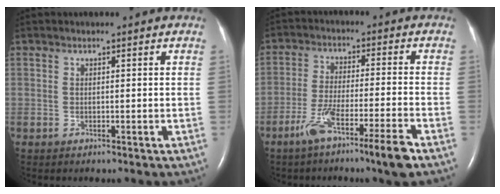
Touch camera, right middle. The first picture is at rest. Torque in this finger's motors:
{"motor_torque": [1.20, -0.90, 0.52, 0.08]}